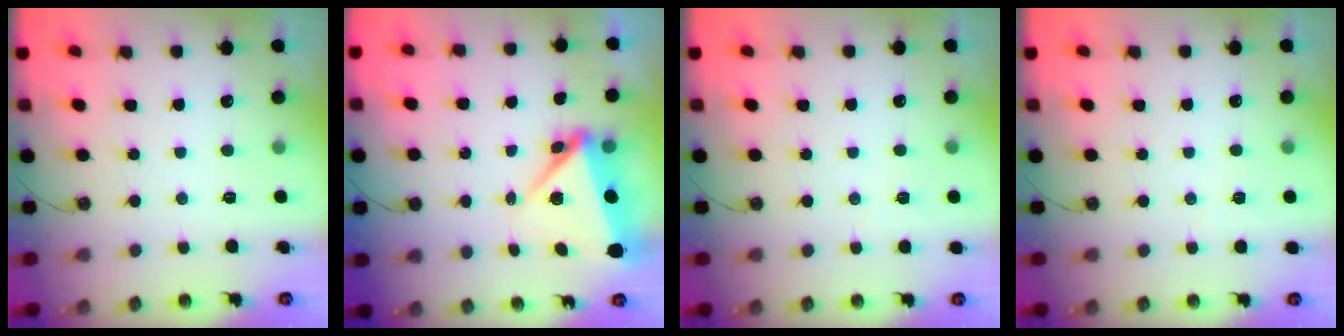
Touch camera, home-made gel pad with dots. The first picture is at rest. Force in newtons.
{"total": 7.0, "press": 6.8, "slide": 1.8}
{"total": 2.7, "press": 2.5, "slide": 1.1}
{"total": 2.7, "press": 2.5, "slide": 1.1}